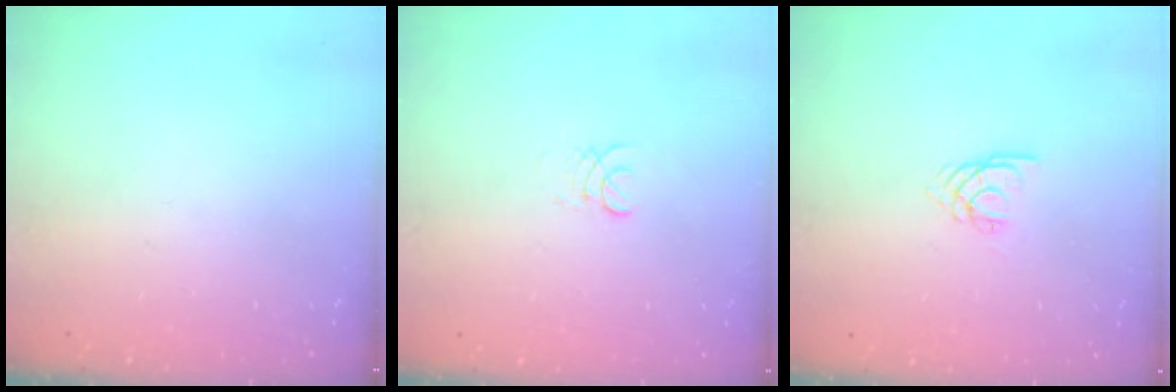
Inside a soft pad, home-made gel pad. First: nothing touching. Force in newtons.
{"total": 1.6, "press": 1.6, "slide": 0.3}
{"total": 2.1, "press": 2.1, "slide": 0.2}